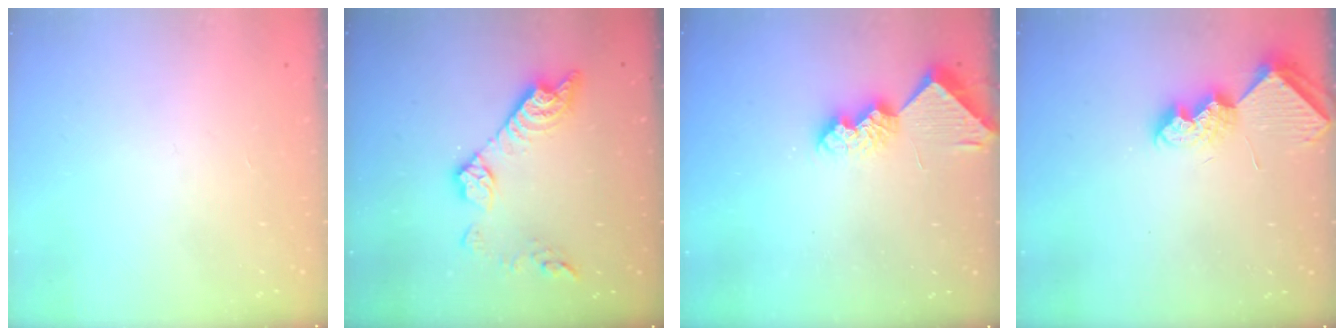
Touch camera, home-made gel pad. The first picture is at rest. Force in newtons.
{"total": 13.6, "press": 13.5, "slide": 0.8}
{"total": 8.3, "press": 8.3, "slide": 0.6}
{"total": 8.0, "press": 8.0, "slide": 0.2}